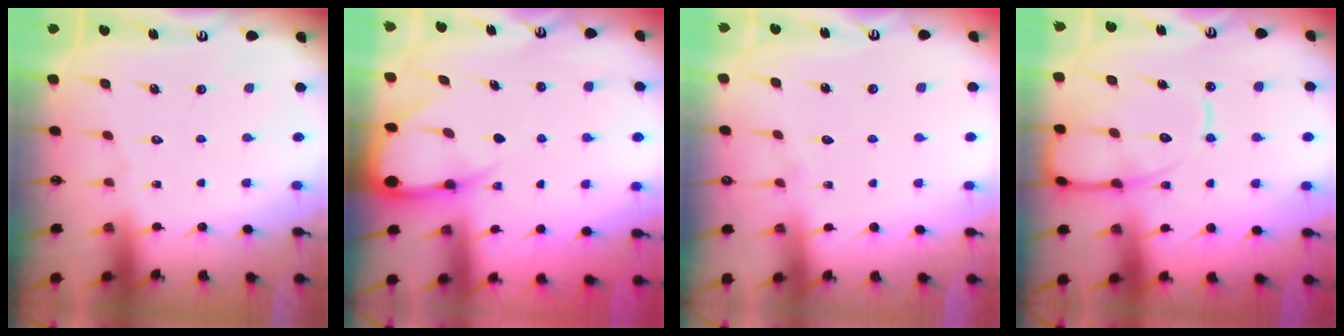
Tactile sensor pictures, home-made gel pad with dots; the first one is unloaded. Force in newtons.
{"total": 8.1, "press": 8.0, "slide": 0.9}
{"total": 5.4, "press": 5.4, "slide": 0.8}
{"total": 12.5, "press": 12.4, "slide": 1.5}